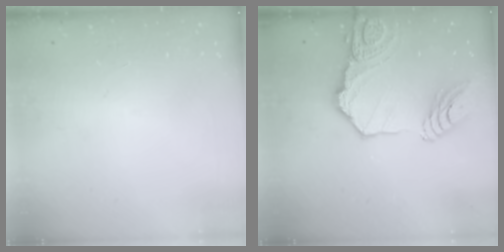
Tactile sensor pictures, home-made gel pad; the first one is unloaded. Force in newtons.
{"total": 18.2, "press": 18.1, "slide": 2.0}